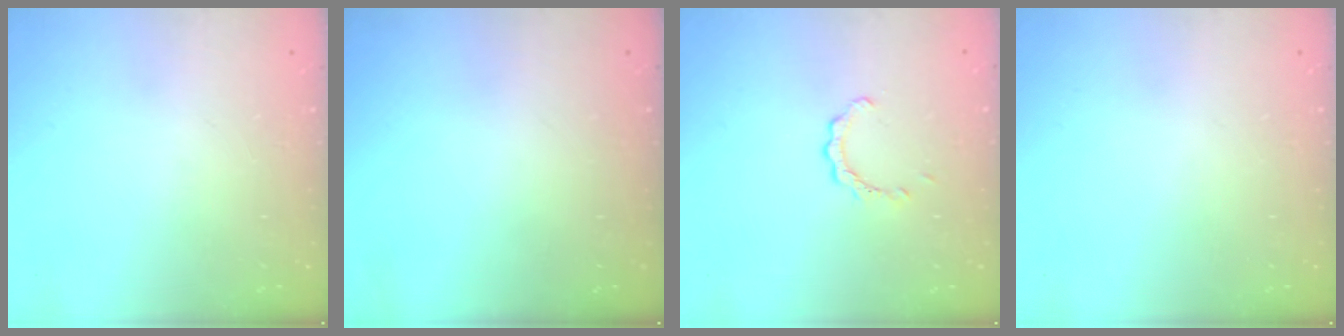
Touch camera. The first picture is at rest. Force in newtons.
{"total": 0.0}
{"total": 2.2, "press": 2.2, "slide": 0.2}
{"total": 0.0}